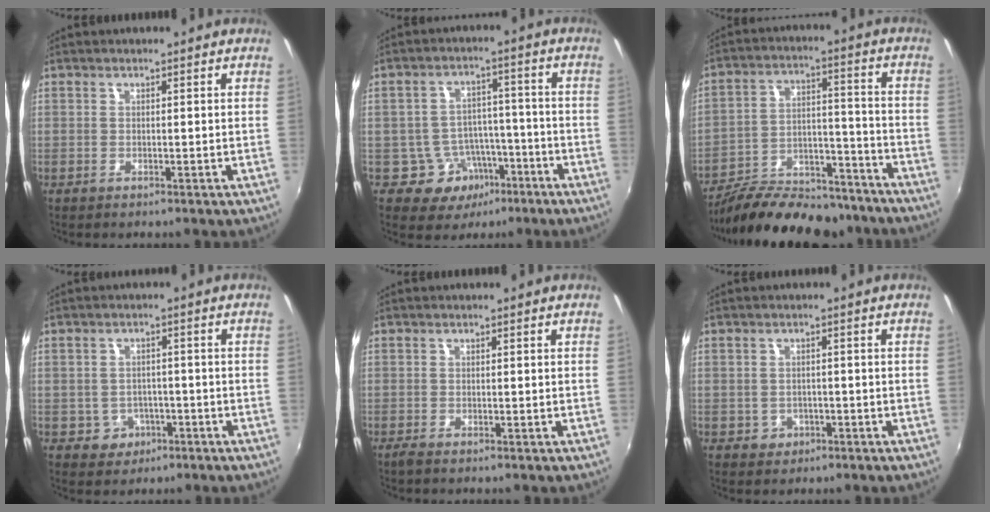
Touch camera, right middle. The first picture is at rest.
{"total": 8.4, "force": [-4.7, 6.7, 1.8], "torque": [-0.040, 0.026, -0.054]}
{"total": 21.6, "force": [-17.9, 8.0, 9.0], "torque": [-0.172, 0.018, -0.255]}
{"total": 4.6, "force": [-1.9, 4.1, 0.7], "torque": [-0.028, 0.008, -0.020]}
{"total": 0.8, "force": [-0.6, 0.0, 0.5], "torque": [-0.013, -0.003, -0.013]}
{"total": 3.0, "force": [-1.1, 2.7, 0.6], "torque": [-0.019, 0.000, -0.013]}